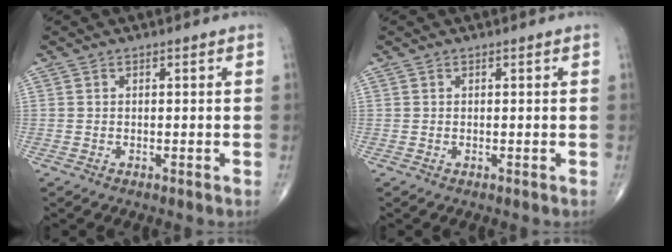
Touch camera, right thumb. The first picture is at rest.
{"total": 0.0}